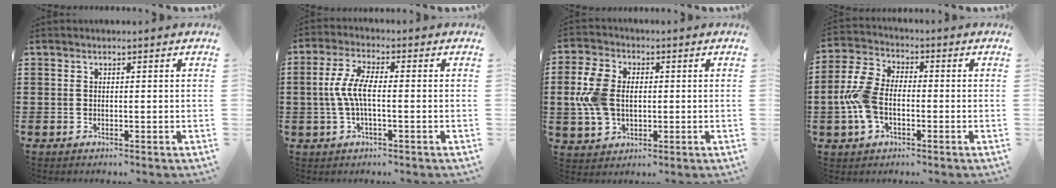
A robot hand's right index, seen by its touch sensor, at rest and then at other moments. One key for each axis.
{"total": 5.7, "fx": -0.7, "fy": 1.8, "fz": 5.4, "tx": -0.124, "ty": -0.004, "tz": -0.022}
{"total": 8.2, "fx": -0.1, "fy": 6.0, "fz": 5.6, "tx": -0.154, "ty": 0.005, "tz": -0.009}
{"total": 7.9, "fx": -1.5, "fy": 4.8, "fz": 6.1, "tx": -0.158, "ty": 0.000, "tz": -0.036}